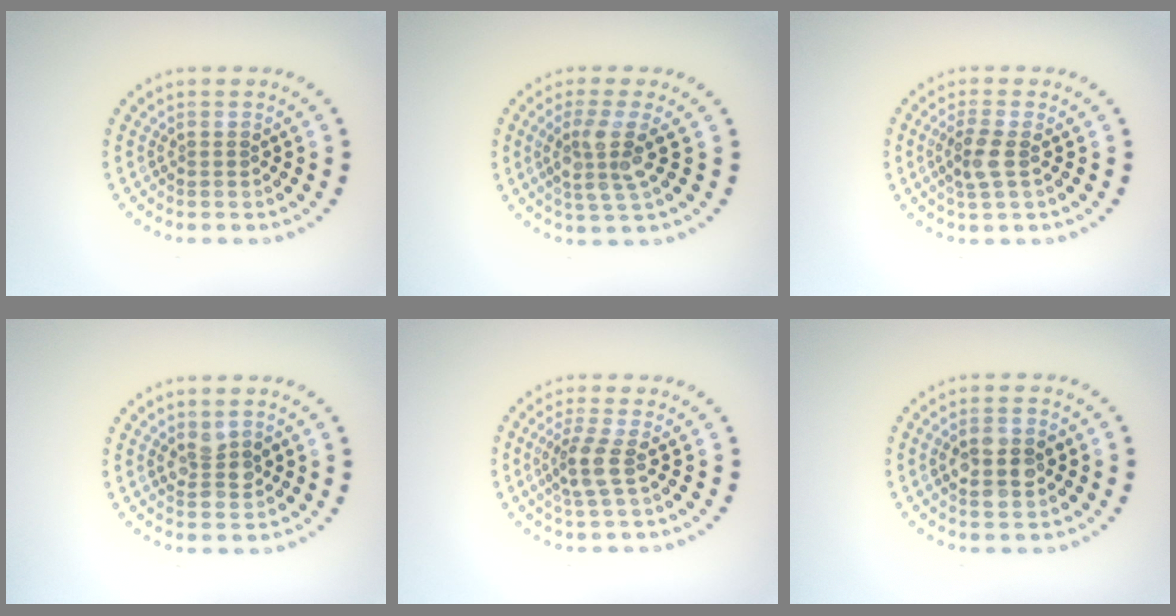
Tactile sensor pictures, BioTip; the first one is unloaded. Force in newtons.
{"total": 3.6, "press": 3.0, "slide": 1.9}
{"total": 2.5, "press": 2.3, "slide": 1.0}
{"total": 2.2, "press": 2.1, "slide": 0.4}
{"total": 2.6, "press": 1.9, "slide": 1.8}
{"total": 4.0, "press": 4.0, "slide": 0.1}